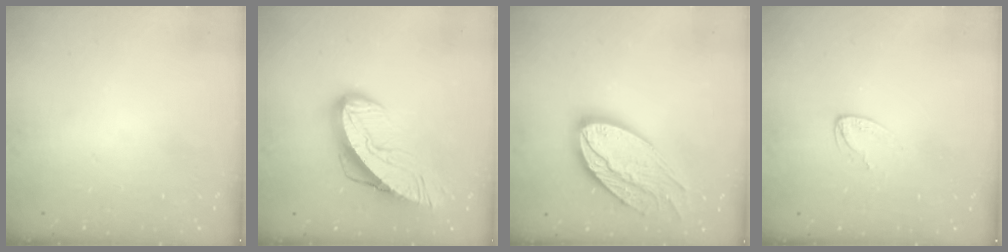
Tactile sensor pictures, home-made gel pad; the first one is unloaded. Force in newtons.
{"total": 12.4, "press": 12.4, "slide": 1.1}
{"total": 19.7, "press": 19.6, "slide": 2.0}
{"total": 3.9, "press": 3.9, "slide": 0.4}